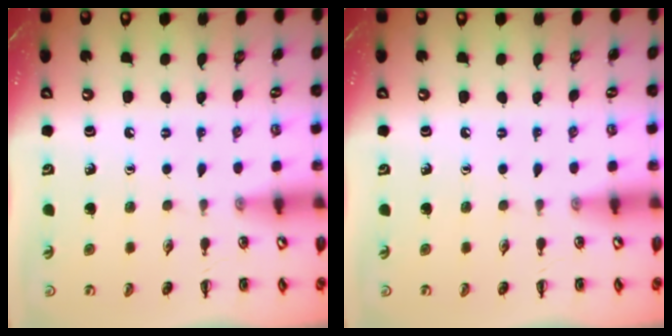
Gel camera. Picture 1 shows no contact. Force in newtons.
{"total": 0.0}